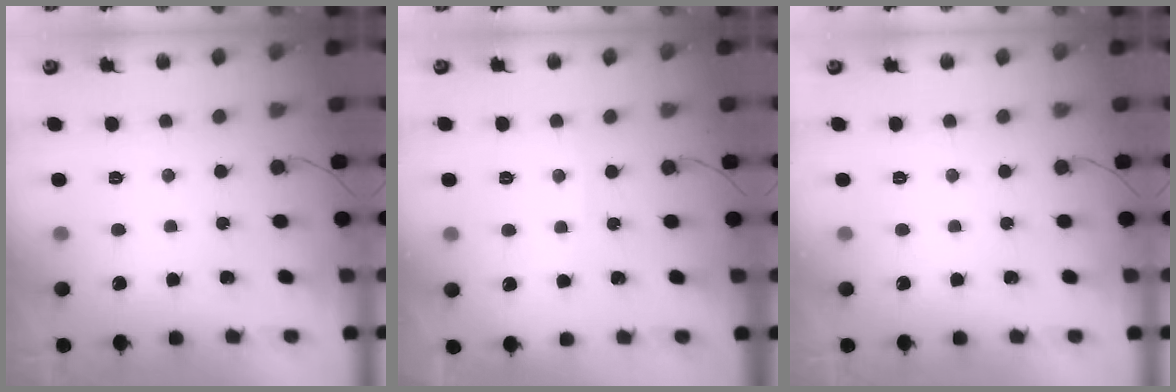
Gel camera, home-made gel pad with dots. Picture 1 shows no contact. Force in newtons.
{"total": 3.1, "press": 3.1, "slide": 0.4}
{"total": 0.0}